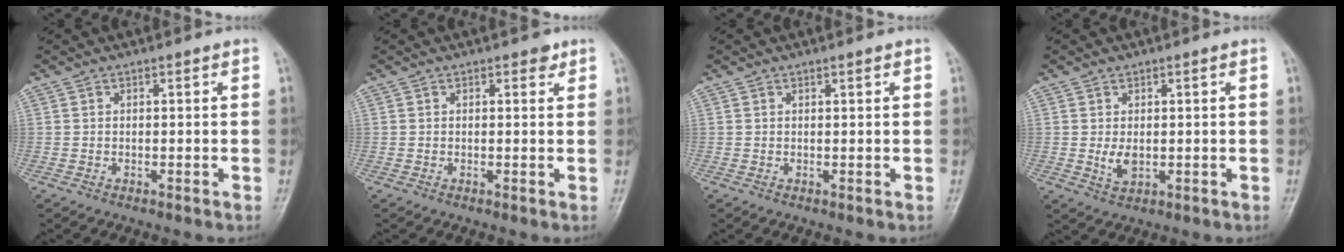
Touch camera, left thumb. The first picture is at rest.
{"total": 1.3, "force": [0.8, 0.8, 0.7], "torque": [0.003, -0.003, 0.006]}
{"total": 0.6, "force": [0.4, 0.1, 0.4], "torque": [-0.006, -0.001, 0.007]}
{"total": 3.1, "force": [0.0, 2.0, 2.3], "torque": [-0.033, -0.009, 0.004]}